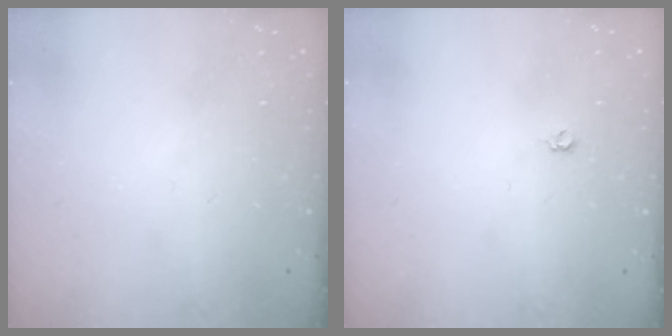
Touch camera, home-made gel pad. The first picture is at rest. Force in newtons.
{"total": 3.1, "press": 3.0, "slide": 0.6}